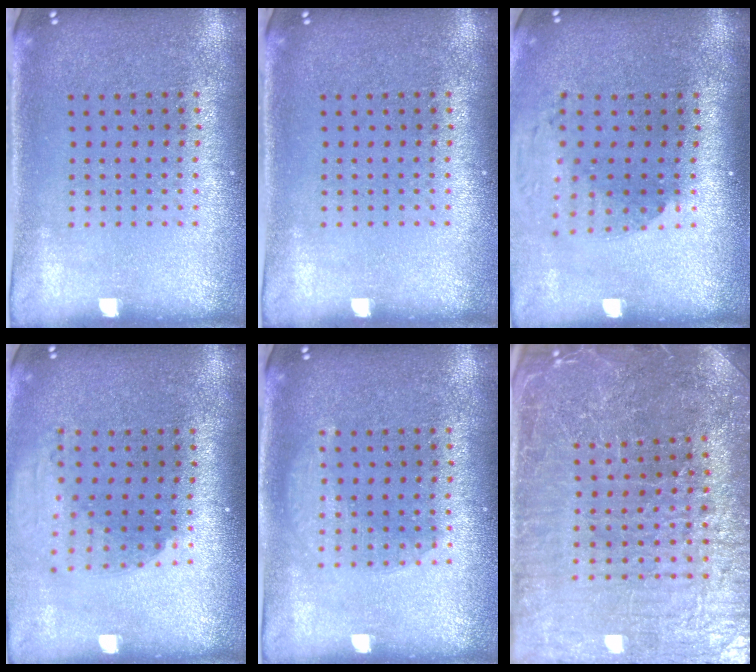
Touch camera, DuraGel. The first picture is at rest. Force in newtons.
{"total": 0.0}
{"total": 1.6, "press": 1.3, "slide": 0.9}
{"total": 2.0, "press": 1.5, "slide": 1.3}
{"total": 1.7, "press": 1.7, "slide": 0.4}
{"total": 4.5, "press": 4.4, "slide": 1.1}